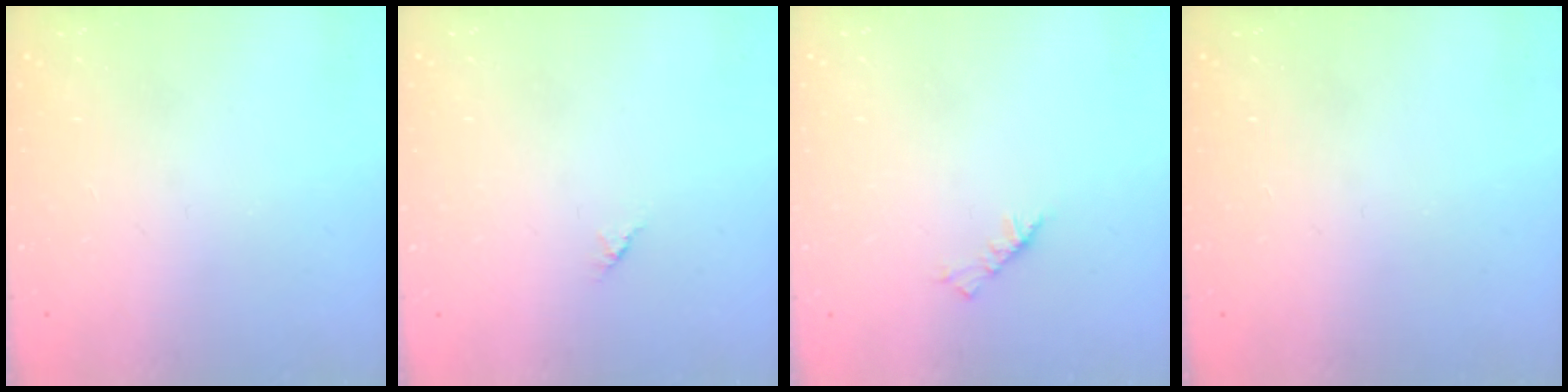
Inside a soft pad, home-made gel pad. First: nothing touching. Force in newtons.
{"total": 1.2, "press": 1.2, "slide": 0.3}
{"total": 3.7, "press": 3.7, "slide": 0.8}
{"total": 0.0}